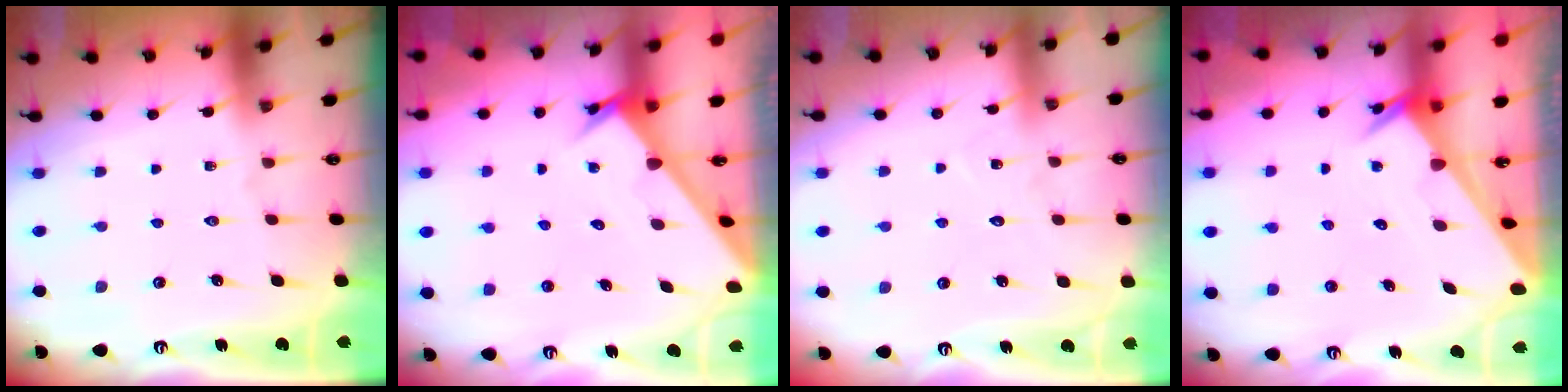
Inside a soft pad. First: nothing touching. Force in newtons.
{"total": 2.9, "press": 2.9, "slide": 0.1}
{"total": 7.2, "press": 7.2, "slide": 0.6}
{"total": 3.4, "press": 3.4, "slide": 0.3}